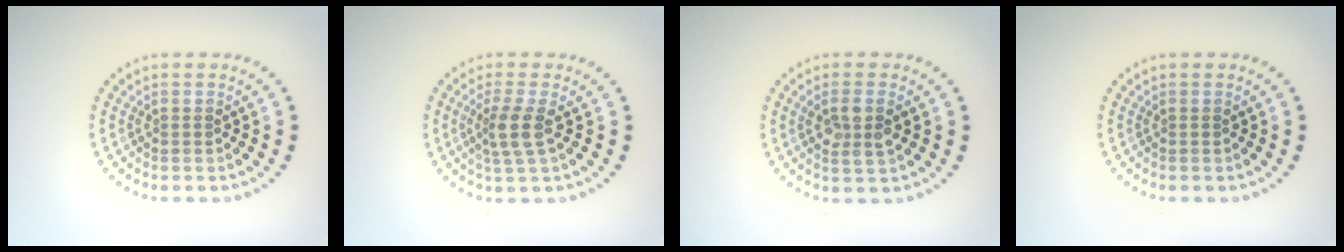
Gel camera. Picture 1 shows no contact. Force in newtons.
{"total": 2.5, "press": 2.0, "slide": 1.5}
{"total": 2.6, "press": 2.5, "slide": 0.8}
{"total": 0.0}